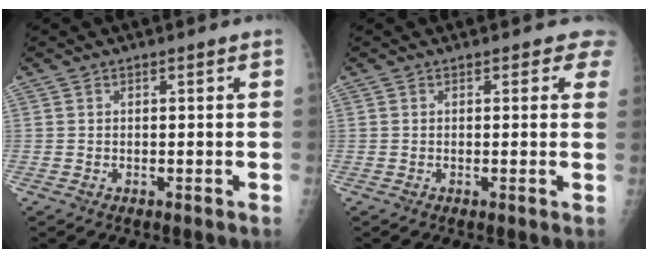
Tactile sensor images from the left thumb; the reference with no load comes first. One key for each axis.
{"total": 2.7, "fx": 2.2, "fy": 1.5, "fz": 0.6, "tx": 0.025, "ty": -0.008, "tz": 0.006}